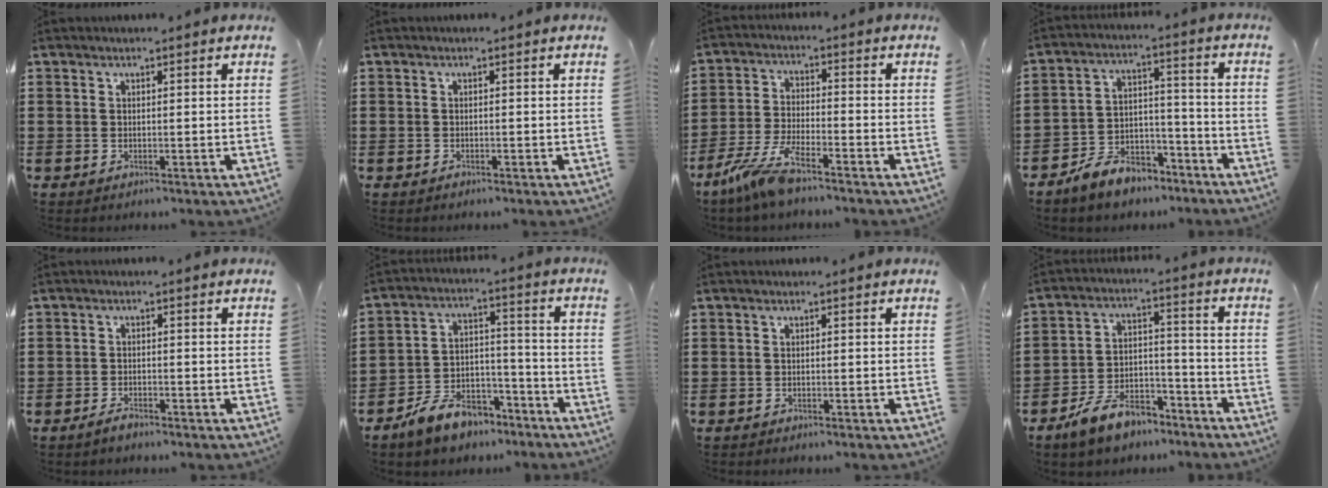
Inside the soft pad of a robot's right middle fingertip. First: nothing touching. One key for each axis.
{"total": 0.5, "fx": -0.5, "fy": 0.2, "fz": 0.1, "tx": -0.002, "ty": 0.001, "tz": -0.010}
{"total": 7.0, "fx": -5.5, "fy": 0.6, "fz": 4.2, "tx": -0.110, "ty": -0.018, "tz": -0.110}
{"total": 6.8, "fx": -6.1, "fy": 2.4, "fz": 1.5, "tx": -0.029, "ty": 0.023, "tz": -0.119}
{"total": 1.6, "fx": -1.4, "fy": 0.4, "fz": 0.6, "tx": -0.015, "ty": -0.001, "tz": -0.027}
{"total": 8.2, "fx": -7.1, "fy": 3.4, "fz": 2.4, "tx": -0.051, "ty": 0.029, "tz": -0.136}
{"total": 0.5, "fx": -0.5, "fy": 0.0, "fz": 0.1, "tx": -0.004, "ty": -0.002, "tz": -0.010}
{"total": 8.5, "fx": -7.1, "fy": 3.3, "fz": 3.3, "tx": -0.071, "ty": 0.022, "tz": -0.137}